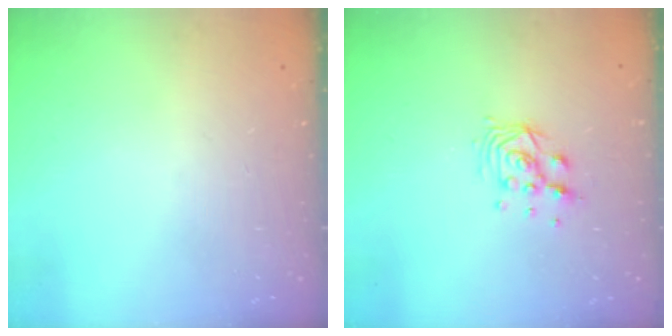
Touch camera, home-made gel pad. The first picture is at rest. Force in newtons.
{"total": 8.2, "press": 8.1, "slide": 0.5}